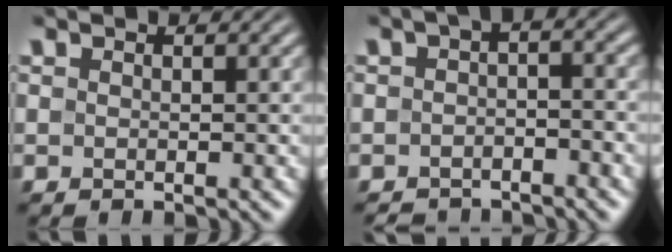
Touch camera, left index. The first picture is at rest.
{"total": 3.6, "force": [-2.5, 1.6, 2.1], "torque": [-0.023, 0.002, -0.048]}